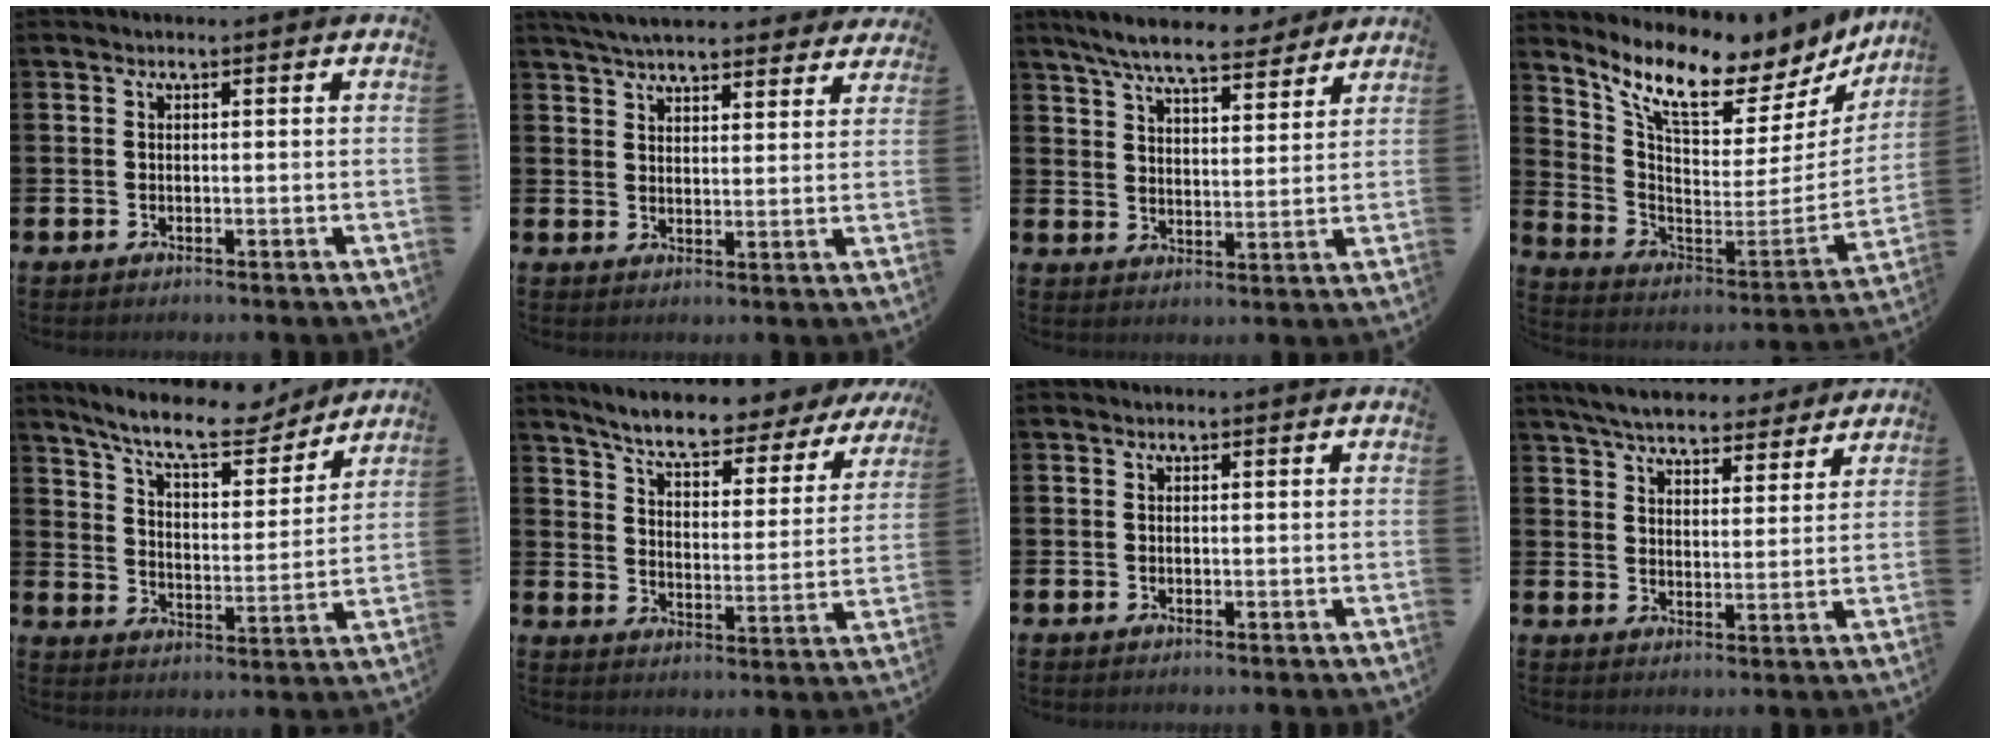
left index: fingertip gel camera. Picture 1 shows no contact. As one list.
[{"total": 5.9, "force": [5.6, 1.2, 1.3], "torque": [-0.039, -0.025, 0.102]}, {"total": 8.1, "force": [7.4, 1.5, 3.0], "torque": [-0.078, -0.034, 0.131]}, {"total": 9.9, "force": [8.4, 3.0, 4.2], "torque": [-0.105, -0.079, 0.140]}, {"total": 10.6, "force": [9.5, 2.3, 4.1], "torque": [-0.101, -0.053, 0.165]}, {"total": 7.4, "force": [6.8, 1.0, 2.8], "torque": [-0.079, -0.050, 0.112]}, {"total": 0.0}, {"total": 6.6, "force": [6.3, 1.4, 1.5], "torque": [-0.048, -0.031, 0.113]}]